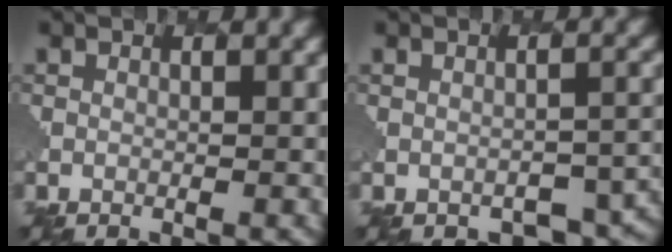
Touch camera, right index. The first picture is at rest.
{"total": 3.1, "force": [-2.6, 1.3, 1.0], "torque": [-0.014, -0.003, -0.029]}